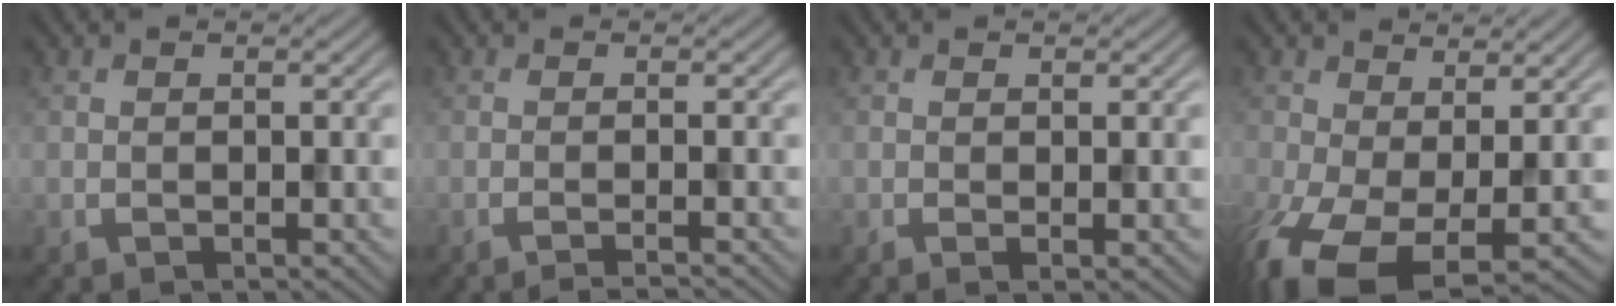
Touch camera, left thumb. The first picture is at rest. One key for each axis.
{"total": 1.9, "fx": -0.9, "fy": 0.4, "fz": 1.6, "tx": -0.011, "ty": -0.004, "tz": -0.027}
{"total": 0.9, "fx": 0.1, "fy": 0.2, "fz": 0.9, "tx": -0.010, "ty": -0.002, "tz": 0.003}
{"total": 7.7, "fx": -2.5, "fy": 4.1, "fz": 6.0, "tx": -0.137, "ty": -0.033, "tz": -0.038}